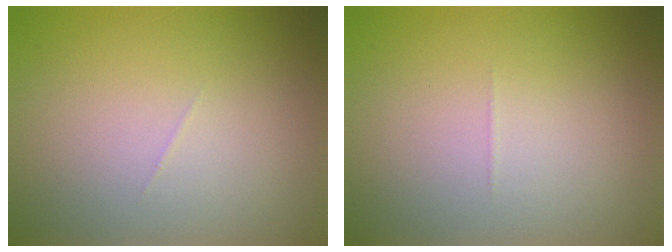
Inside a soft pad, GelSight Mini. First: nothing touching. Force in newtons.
{"total": 0.0}